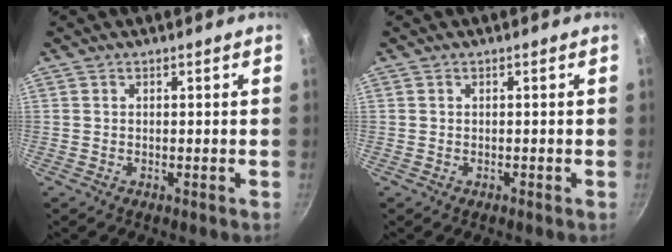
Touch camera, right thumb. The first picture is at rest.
{"total": 0.0}